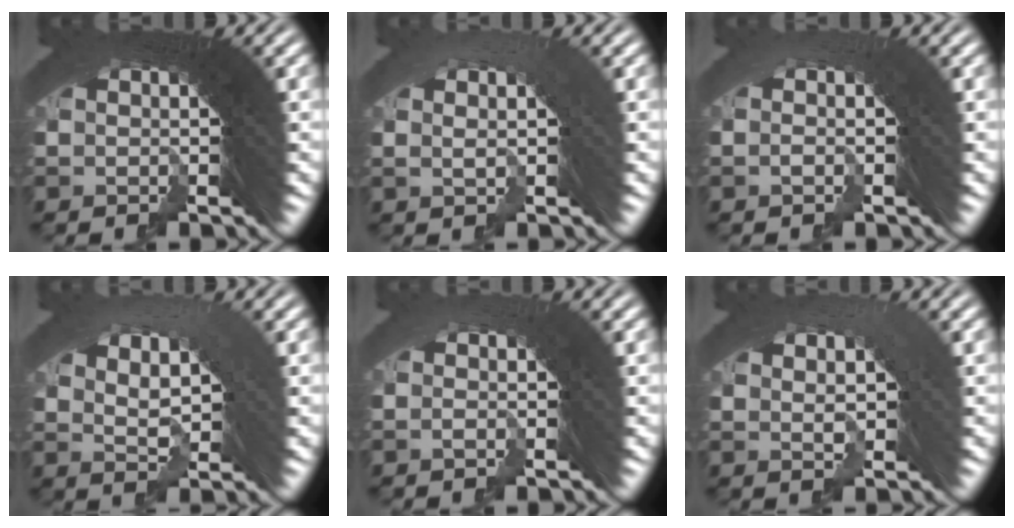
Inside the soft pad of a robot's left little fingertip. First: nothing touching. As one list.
[{"total": 0.8, "force": [0.1, -0.6, 0.6], "torque": [0.010, 0.013, 0.002]}, {"total": 1.6, "force": [-1.5, -0.4, -0.4], "torque": [0.015, 0.008, -0.030]}, {"total": 2.5, "force": [1.1, 0.4, 2.3], "torque": [-0.013, 0.007, 0.023]}, {"total": 1.7, "force": [-1.6, -0.6, -0.4], "torque": [0.017, 0.010, -0.033]}, {"total": 1.7, "force": [0.7, 0.2, 1.5], "torque": [0.004, 0.018, 0.009]}]